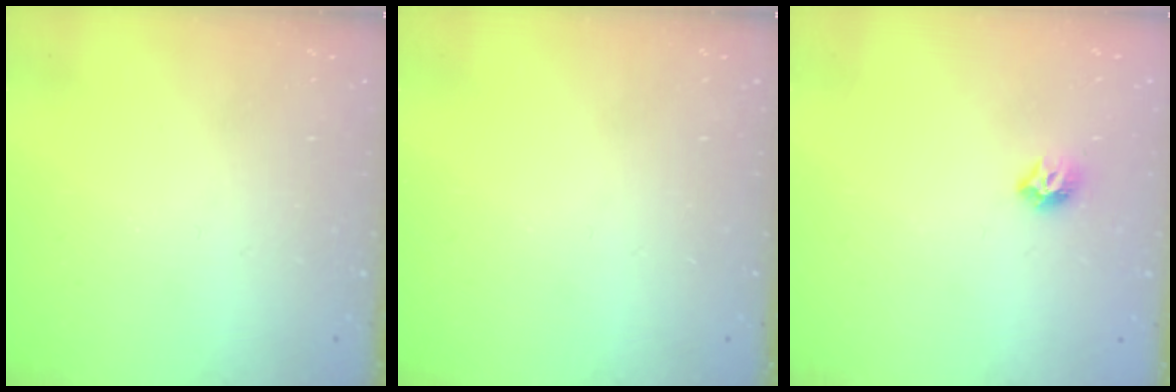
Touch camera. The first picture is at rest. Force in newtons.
{"total": 0.0}
{"total": 5.8, "press": 5.7, "slide": 0.9}